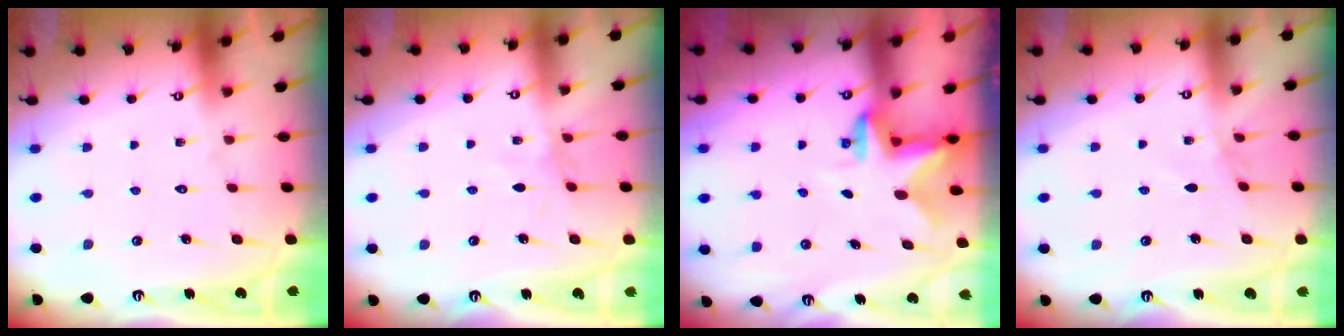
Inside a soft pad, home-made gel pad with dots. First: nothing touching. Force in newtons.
{"total": 3.8, "press": 3.8, "slide": 0.5}
{"total": 2.3, "press": 2.3, "slide": 0.4}
{"total": 3.2, "press": 3.2, "slide": 0.5}